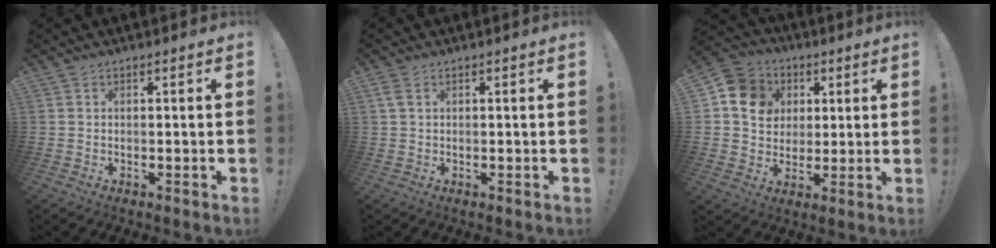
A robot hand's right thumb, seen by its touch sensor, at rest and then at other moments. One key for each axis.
{"total": 2.4, "fx": 1.0, "fy": 1.1, "fz": 1.9, "tx": -0.047, "ty": 0.006, "tz": 0.021}
{"total": 12.1, "fx": 3.4, "fy": 10.4, "fz": 5.0, "tx": -0.071, "ty": -0.002, "tz": 0.071}